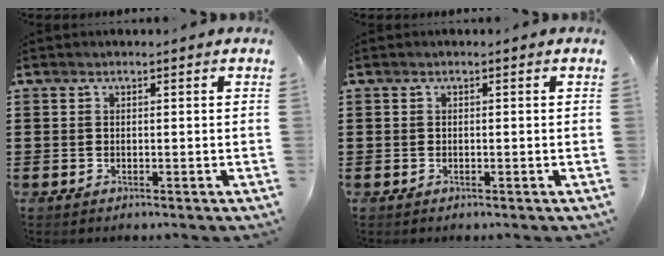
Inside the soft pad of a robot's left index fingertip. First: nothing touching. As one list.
[{"total": 0.0}]